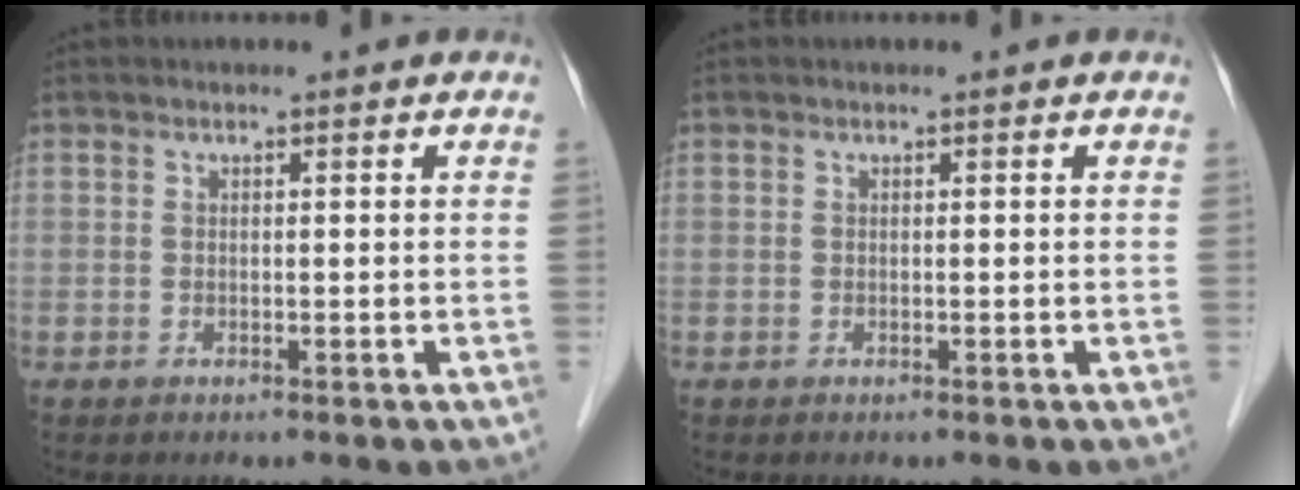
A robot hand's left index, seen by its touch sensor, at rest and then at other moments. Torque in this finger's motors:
{"motor_torque": [0.00, 0.00, 0.00, 0.00]}